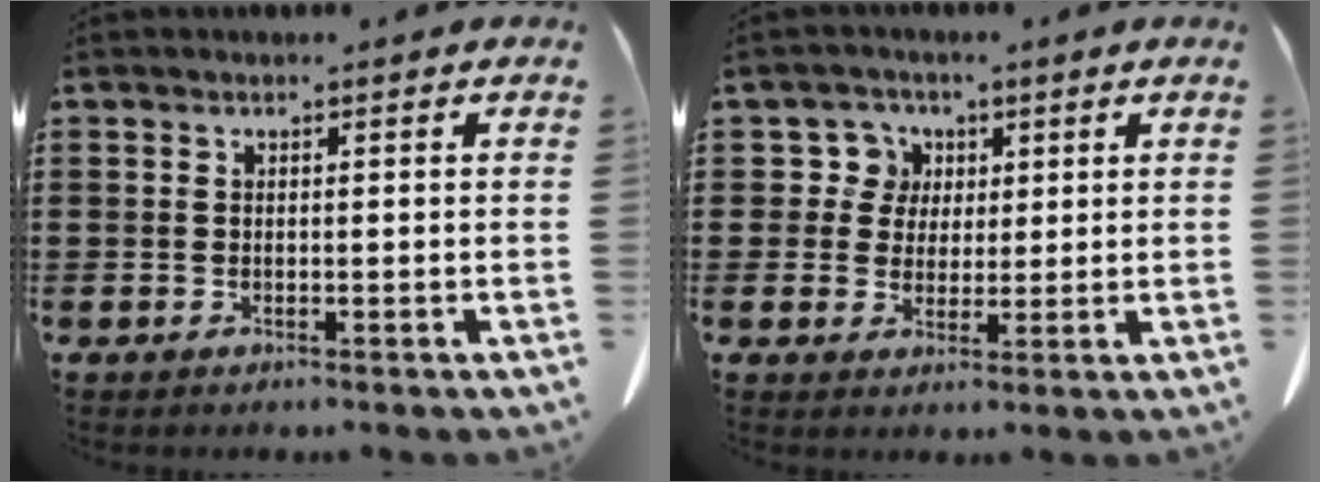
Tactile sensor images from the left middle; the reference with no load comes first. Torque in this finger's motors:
{"motor_torque": [-0.05, 0.08, 0.00, -0.01]}